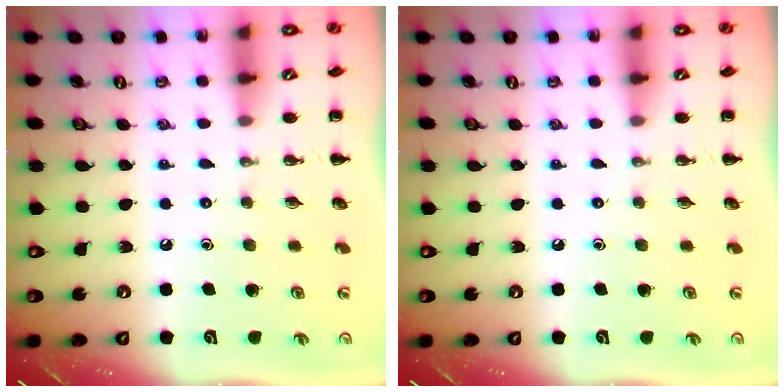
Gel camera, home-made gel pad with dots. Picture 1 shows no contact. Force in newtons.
{"total": 0.0}